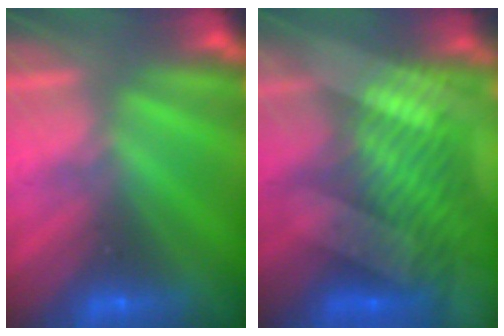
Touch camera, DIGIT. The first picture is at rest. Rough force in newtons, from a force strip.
{"total": 8.0}